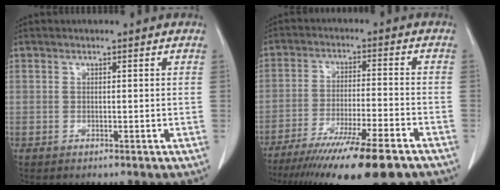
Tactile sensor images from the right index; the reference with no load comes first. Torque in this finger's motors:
{"motor_torque": [1.11, -1.03, 0.46, 0.21]}